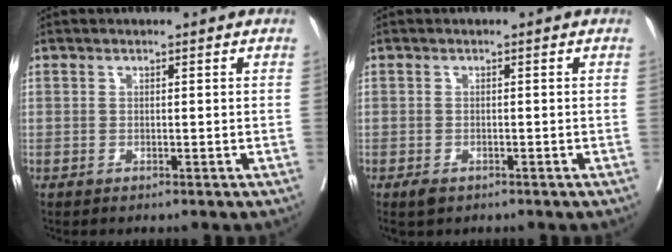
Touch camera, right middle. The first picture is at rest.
{"total": 1.6, "force": [-1.0, 0.9, 0.8], "torque": [-0.019, -0.002, -0.011]}